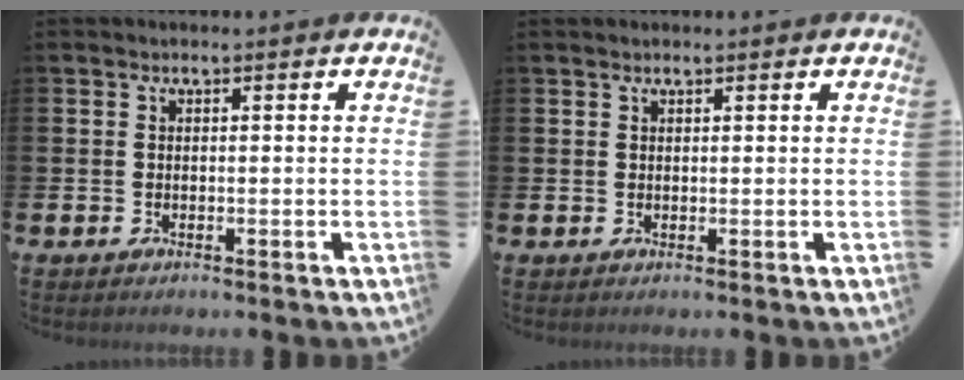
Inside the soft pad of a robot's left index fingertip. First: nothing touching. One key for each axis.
{"total": 0.8, "fx": 0.7, "fy": 0.1, "fz": 0.3, "tx": 0.007, "ty": -0.004, "tz": 0.011}